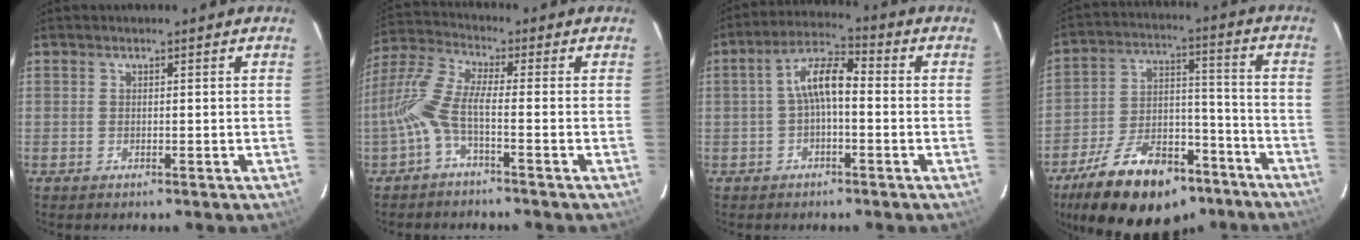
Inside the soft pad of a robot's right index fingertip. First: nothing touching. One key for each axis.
{"total": 7.3, "fx": -2.5, "fy": 0.9, "fz": 6.7, "tx": -0.168, "ty": 0.012, "tz": -0.056}
{"total": 6.7, "fx": -0.9, "fy": 2.7, "fz": 6.1, "tx": -0.125, "ty": 0.025, "tz": -0.018}
{"total": 21.2, "fx": -14.7, "fy": 10.7, "fz": 11.0, "tx": -0.206, "ty": 0.027, "tz": -0.219}